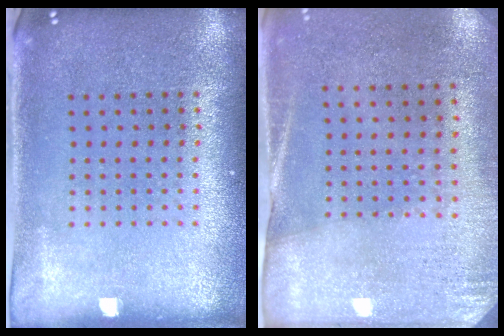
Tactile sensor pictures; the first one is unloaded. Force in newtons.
{"total": 2.6, "press": 2.2, "slide": 1.3}